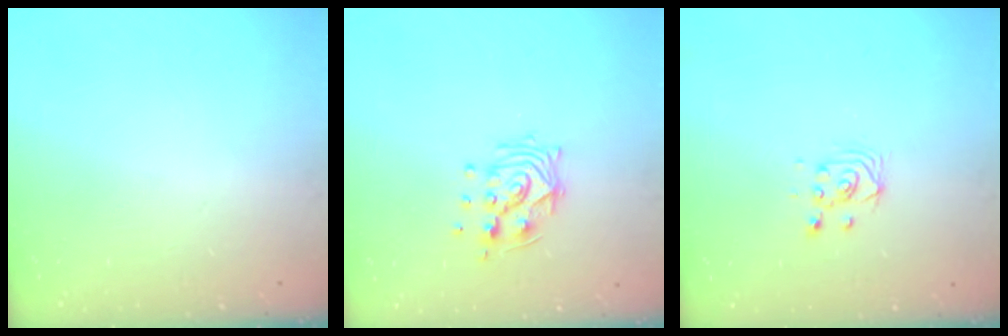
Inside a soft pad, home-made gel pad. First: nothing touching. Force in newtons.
{"total": 10.6, "press": 10.6, "slide": 0.5}
{"total": 3.2, "press": 3.2, "slide": 0.6}